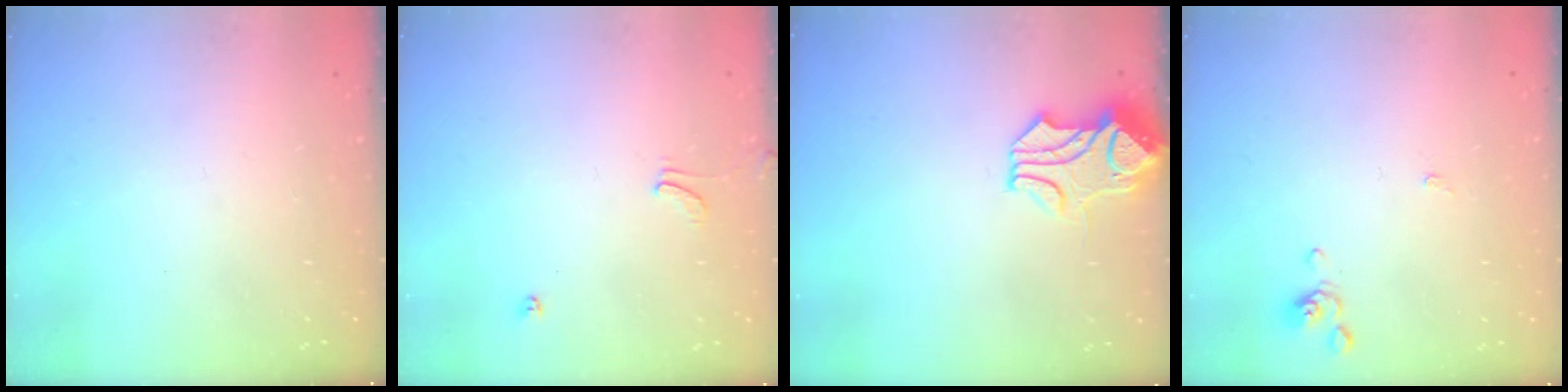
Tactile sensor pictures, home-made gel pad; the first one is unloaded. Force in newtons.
{"total": 1.3, "press": 1.2, "slide": 0.4}
{"total": 1.5, "press": 0.8, "slide": 1.3}
{"total": 0.0}